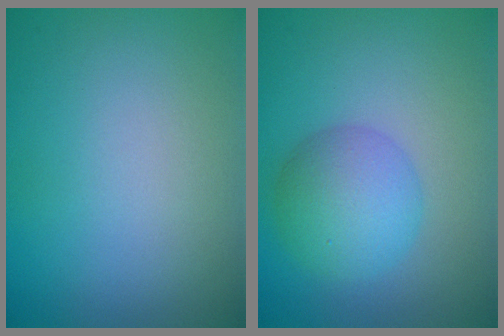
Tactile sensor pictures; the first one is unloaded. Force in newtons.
{"total": 4.8, "press": 4.8, "slide": 0.2}